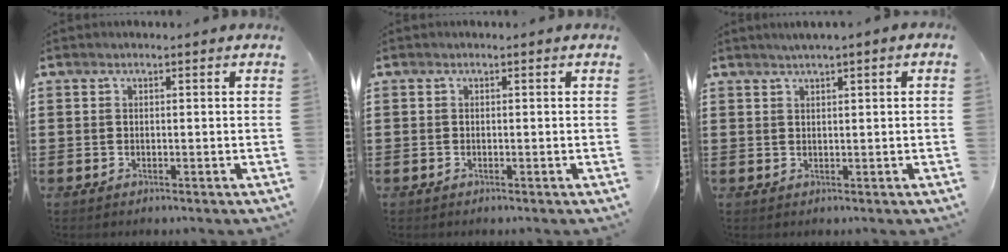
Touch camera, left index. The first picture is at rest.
{"total": 0.0}
{"total": 1.1, "force": [0.8, -0.2, 0.8], "torque": [-0.014, 0.000, 0.015]}